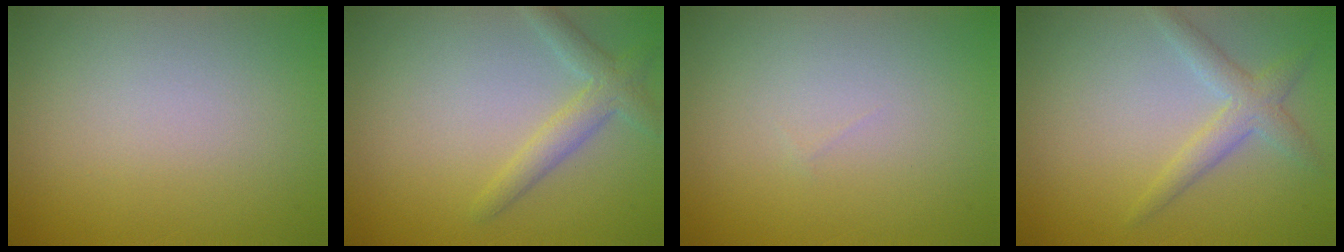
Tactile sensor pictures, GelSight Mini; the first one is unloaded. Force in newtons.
{"total": 2.5, "press": 2.5, "slide": 0.1}
{"total": 0.0}
{"total": 2.6, "press": 2.6, "slide": 0.0}